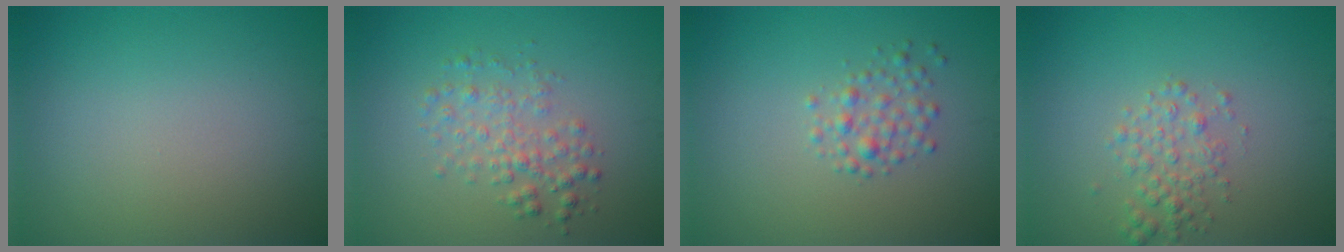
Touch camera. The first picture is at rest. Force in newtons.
{"total": 2.6, "press": 2.6, "slide": 0.1}
{"total": 1.8, "press": 1.8, "slide": 0.0}
{"total": 2.2, "press": 2.2, "slide": 0.1}